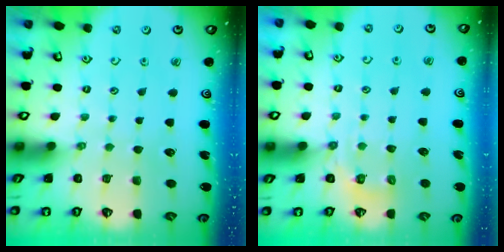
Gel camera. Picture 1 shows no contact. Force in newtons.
{"total": 3.3, "press": 2.9, "slide": 1.5}